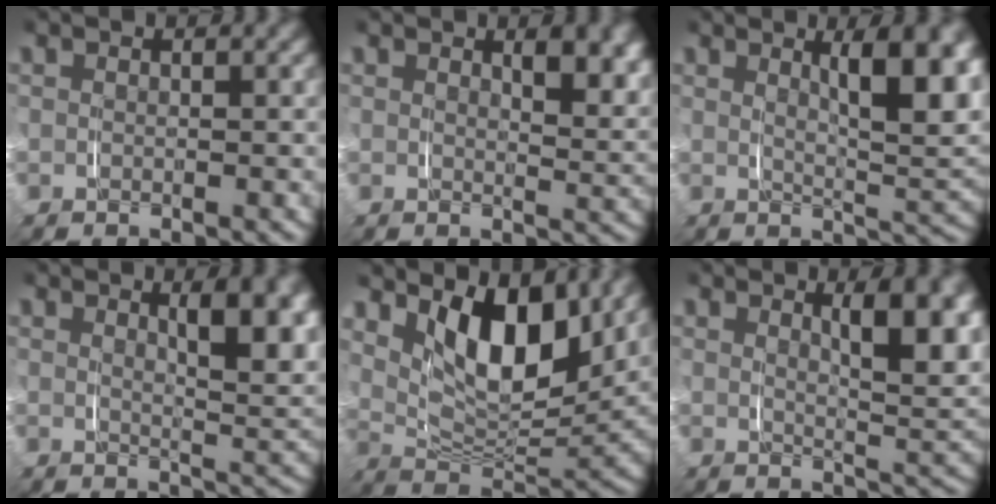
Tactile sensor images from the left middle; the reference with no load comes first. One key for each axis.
{"total": 3.1, "fx": 2.0, "fy": 0.5, "fz": 2.3, "tx": -0.023, "ty": -0.009, "tz": 0.032}
{"total": 6.9, "fx": 2.3, "fy": 1.7, "fz": 6.3, "tx": -0.083, "ty": -0.008, "tz": 0.040}
{"total": 5.3, "fx": 2.0, "fy": 1.2, "fz": 4.7, "tx": -0.057, "ty": -0.012, "tz": 0.036}
{"total": 10.0, "fx": 4.5, "fy": 5.0, "fz": 7.4, "tx": -0.137, "ty": 0.001, "tz": 0.066}
{"total": 5.9, "fx": 2.1, "fy": 1.4, "fz": 5.3, "tx": -0.067, "ty": -0.012, "tz": 0.038}